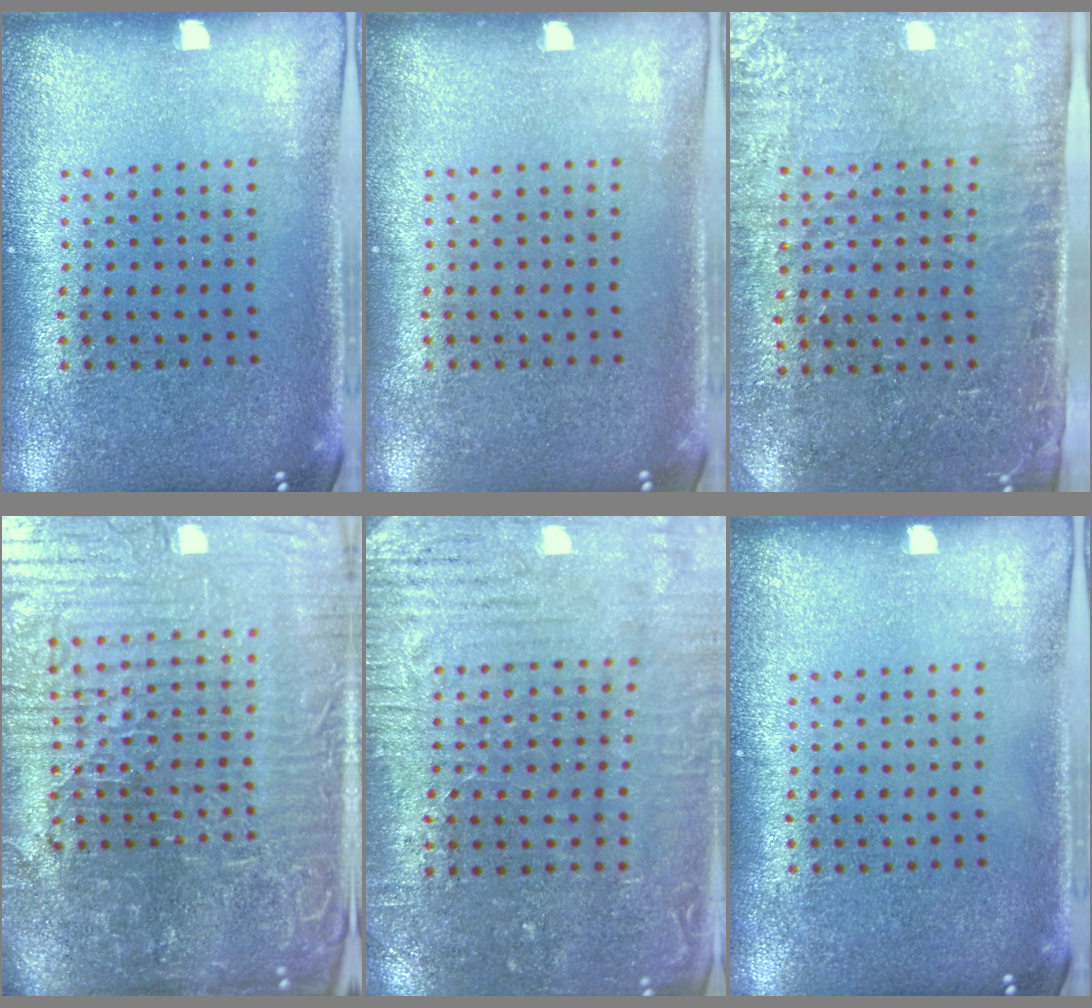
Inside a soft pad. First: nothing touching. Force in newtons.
{"total": 0.0}
{"total": 3.0, "press": 2.7, "slide": 1.3}
{"total": 8.0, "press": 7.1, "slide": 3.6}
{"total": 3.4, "press": 3.3, "slide": 0.7}
{"total": 0.0}